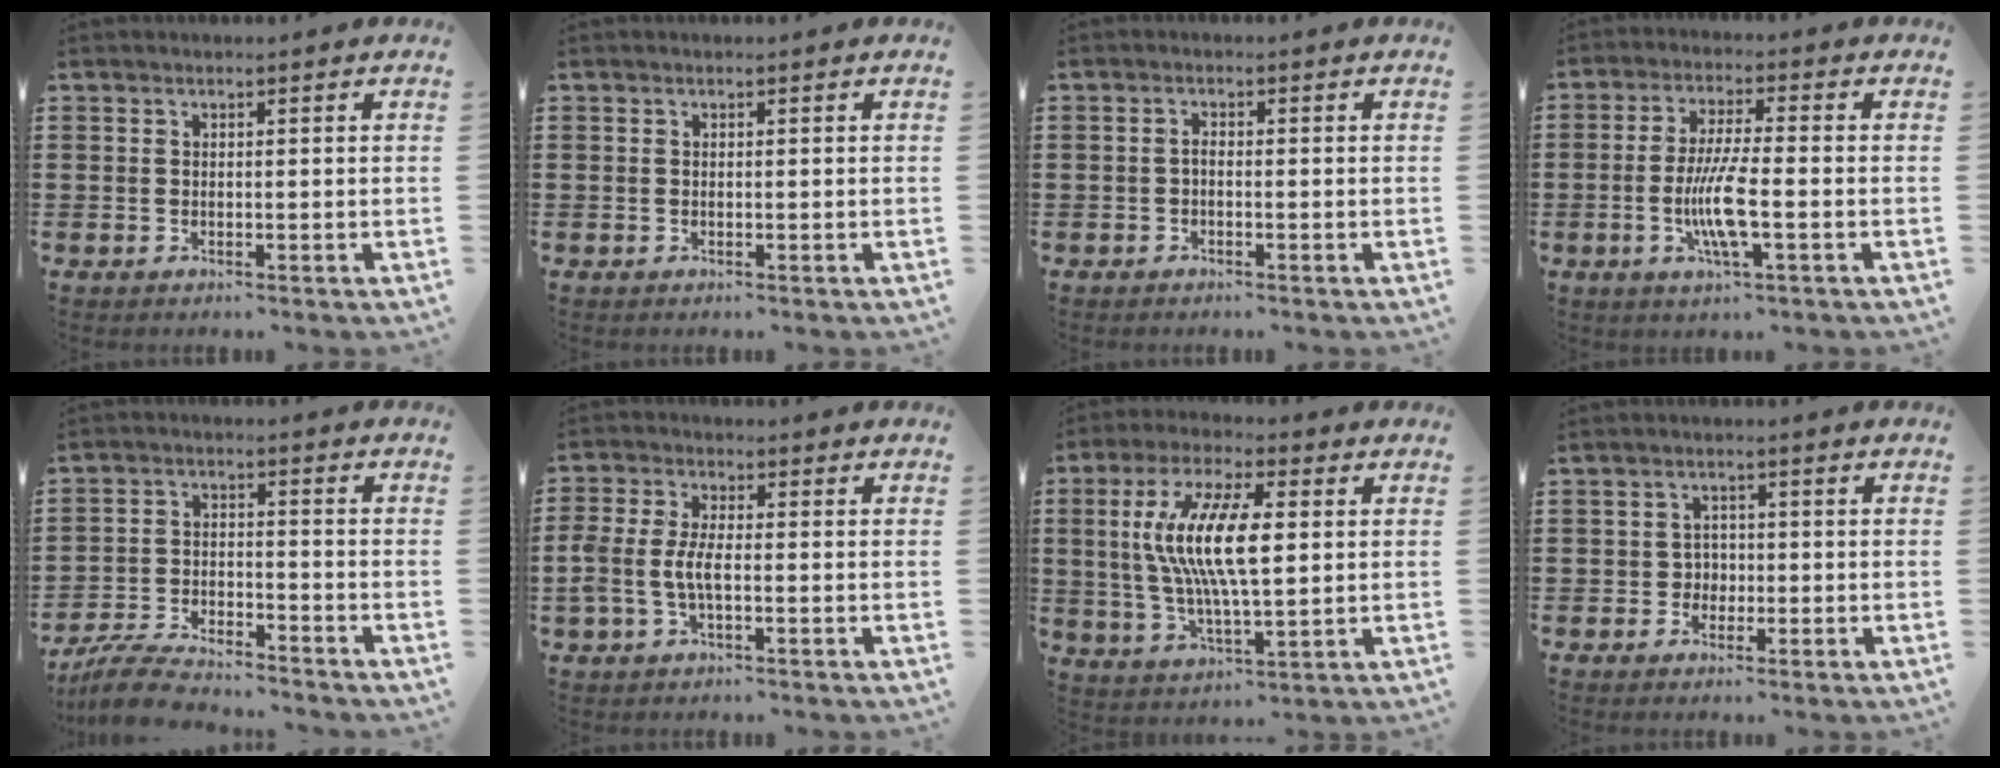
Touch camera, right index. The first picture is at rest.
{"total": 0.0}
{"total": 0.9, "force": [-0.6, 0.2, 0.6], "torque": [-0.015, -0.003, -0.012]}
{"total": 8.0, "force": [-2.0, 1.3, 7.6], "torque": [-0.162, -0.015, -0.044]}
{"total": 6.5, "force": [-6.2, 0.6, 1.7], "torque": [-0.045, 0.002, -0.122]}
{"total": 4.8, "force": [-1.2, 2.0, 4.2], "torque": [-0.108, -0.007, -0.032]}
{"total": 12.5, "force": [1.8, 4.1, 11.6], "torque": [-0.245, 0.002, 0.025]}
{"total": 2.1, "force": [-0.7, 1.9, 0.6], "torque": [-0.018, 0.004, -0.017]}